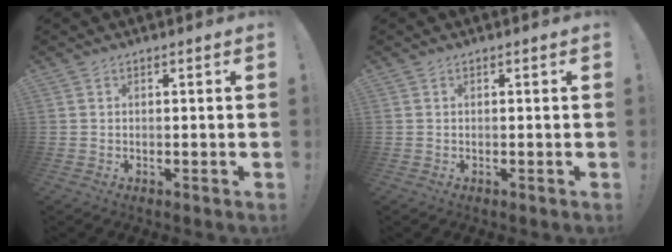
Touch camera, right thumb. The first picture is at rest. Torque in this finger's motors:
{"motor_torque": [0.04, 0.03, -0.11, 0.10, 0.00]}